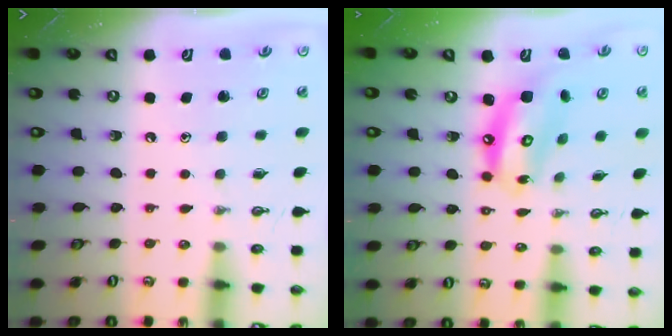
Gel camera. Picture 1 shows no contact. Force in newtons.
{"total": 13.3, "press": 13.2, "slide": 1.5}